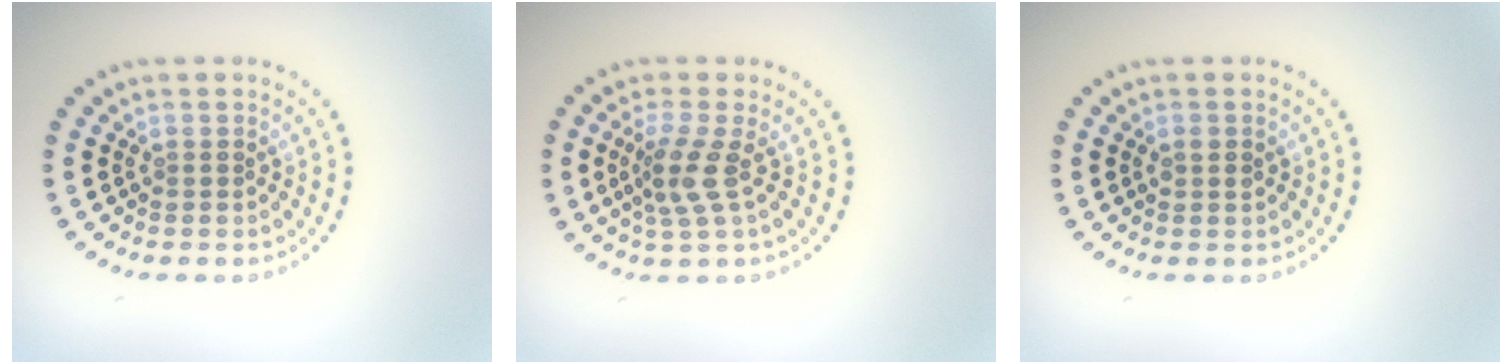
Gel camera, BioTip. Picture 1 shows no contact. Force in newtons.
{"total": 2.9, "press": 2.2, "slide": 1.8}
{"total": 1.2, "press": 1.2, "slide": 0.2}